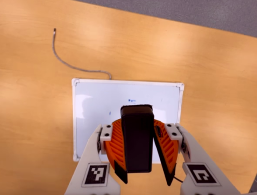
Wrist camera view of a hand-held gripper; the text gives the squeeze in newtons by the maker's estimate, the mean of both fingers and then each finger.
{"total": 8.8, "left": 9.2, "right": 8.5}